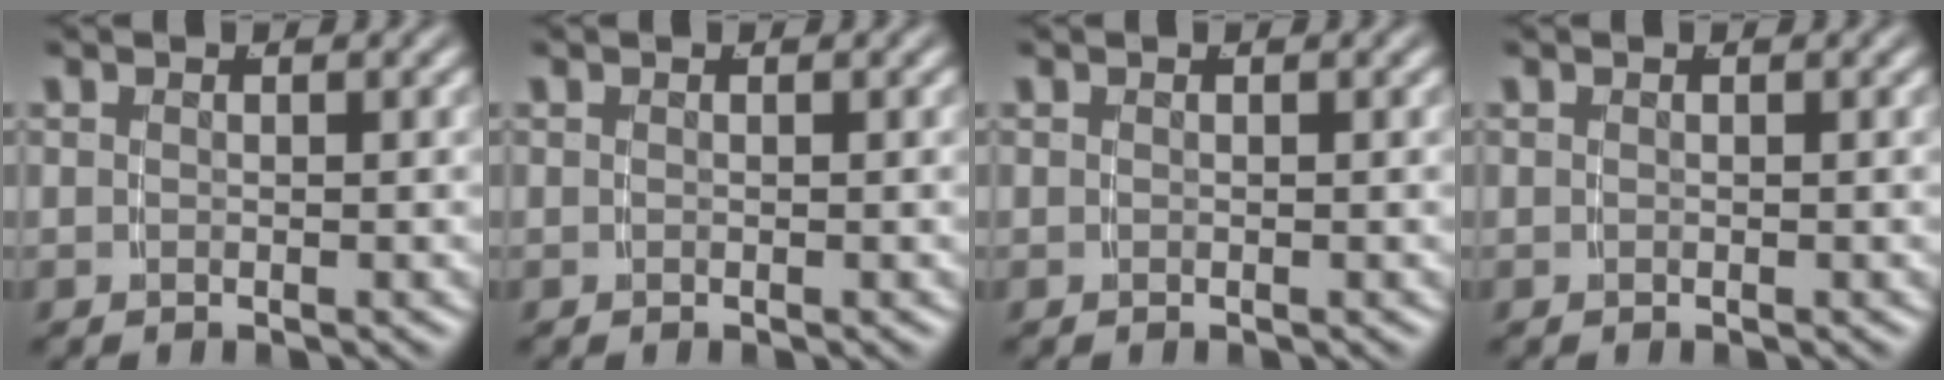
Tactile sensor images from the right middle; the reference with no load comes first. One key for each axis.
{"total": 0.0}
{"total": 0.0}
{"total": 0.0}